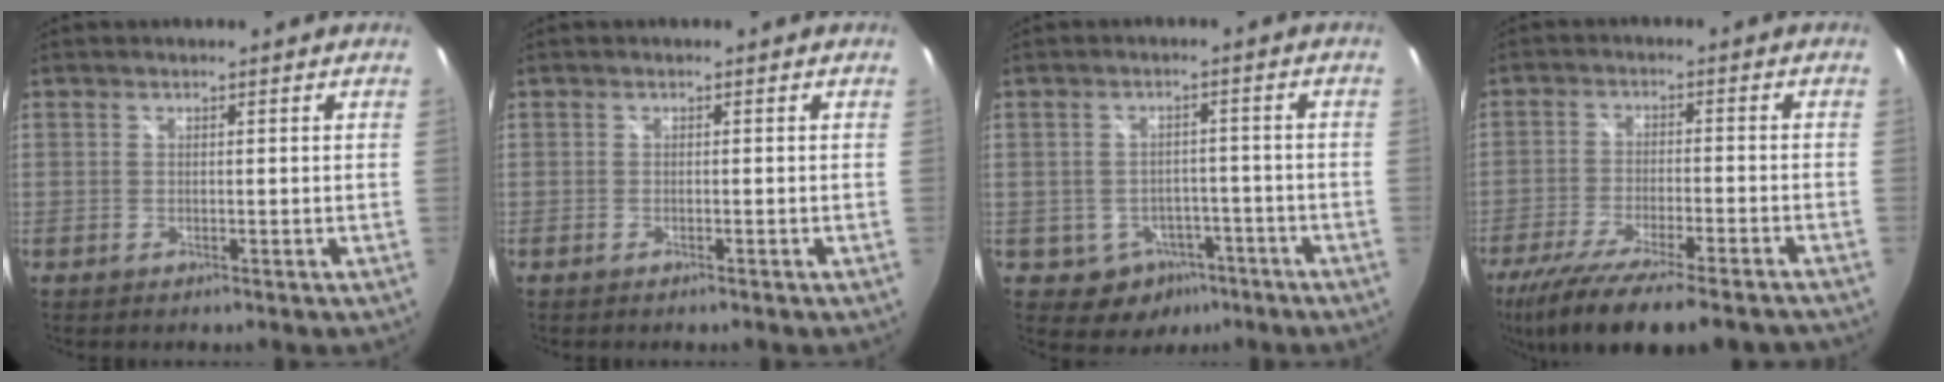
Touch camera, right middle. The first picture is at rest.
{"total": 0.6, "force": [-0.5, 0.0, 0.3], "torque": [-0.005, 0.001, -0.010]}
{"total": 6.6, "force": [-3.6, 5.4, 1.3], "torque": [-0.030, 0.020, -0.032]}
{"total": 18.8, "force": [-15.3, 2.9, 10.6], "torque": [-0.207, -0.052, -0.243]}